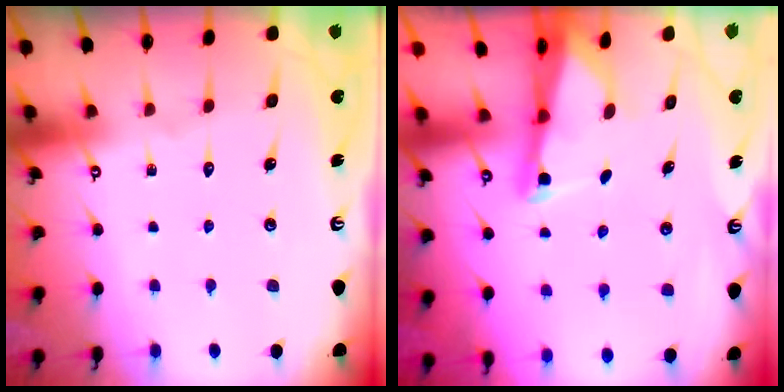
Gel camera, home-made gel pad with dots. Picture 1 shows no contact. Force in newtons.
{"total": 2.4, "press": 2.4, "slide": 0.3}